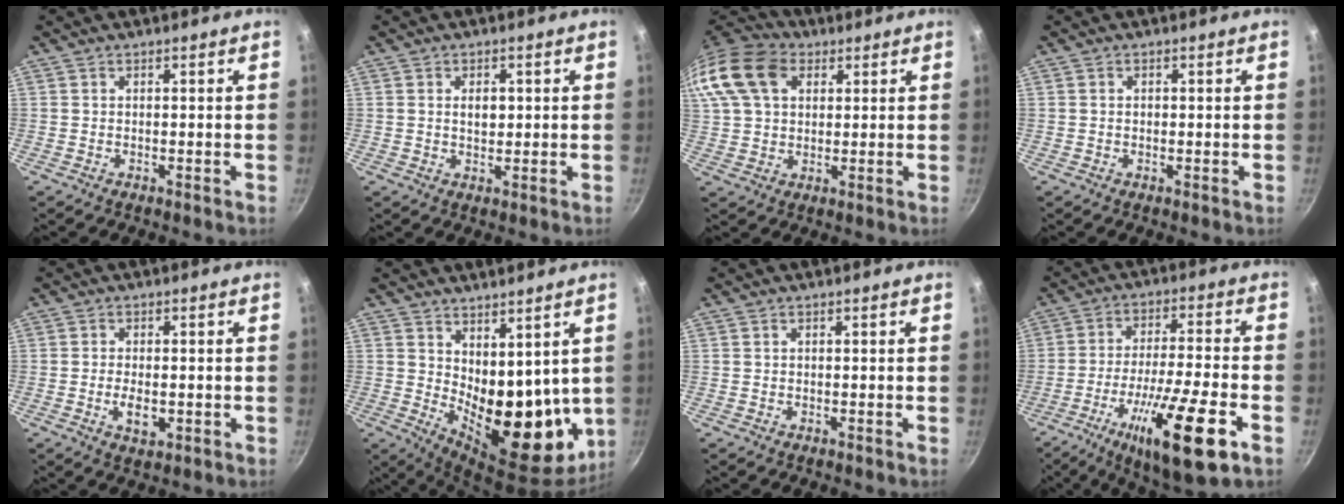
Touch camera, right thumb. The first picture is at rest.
{"total": 3.1, "force": [0.5, 2.0, 2.3], "torque": [-0.024, -0.001, 0.008]}
{"total": 20.1, "force": [7.2, 14.4, 12.0], "torque": [-0.269, 0.032, 0.122]}
{"total": 0.9, "force": [0.1, 0.7, 0.5], "torque": [-0.007, 0.004, 0.001]}
{"total": 4.3, "force": [-0.9, 2.2, 3.6], "torque": [-0.066, -0.004, -0.013]}
{"total": 15.3, "force": [3.3, 8.1, 12.5], "torque": [-0.142, -0.059, 0.072]}
{"total": 0.0}
{"total": 19.3, "force": [-8.4, 3.9, 17.0], "torque": [-0.283, 0.022, -0.138]}